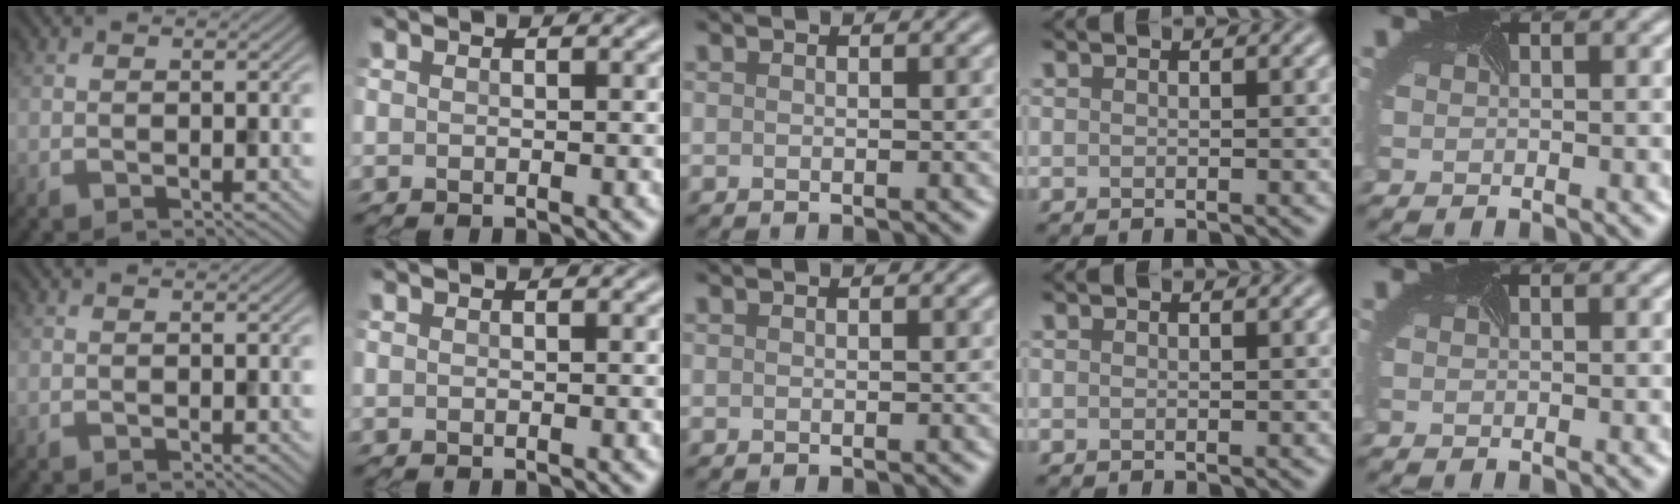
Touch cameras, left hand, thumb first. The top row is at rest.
{}